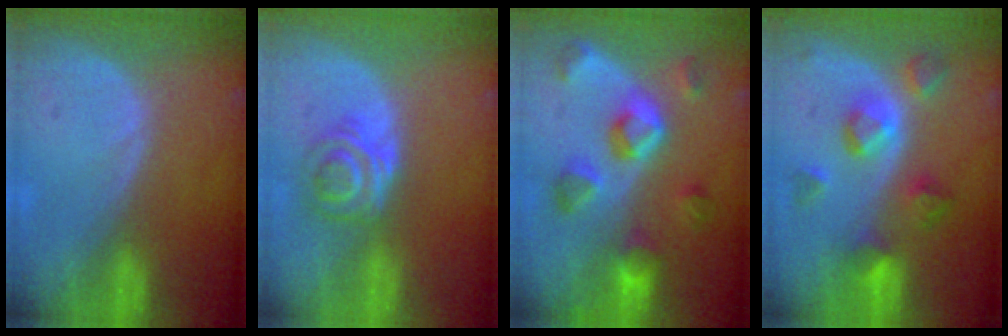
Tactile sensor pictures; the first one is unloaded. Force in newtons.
{"total": 6.1, "press": 5.0, "slide": 3.5}
{"total": 8.0, "press": 7.9, "slide": 1.3}
{"total": 7.4, "press": 6.9, "slide": 2.8}